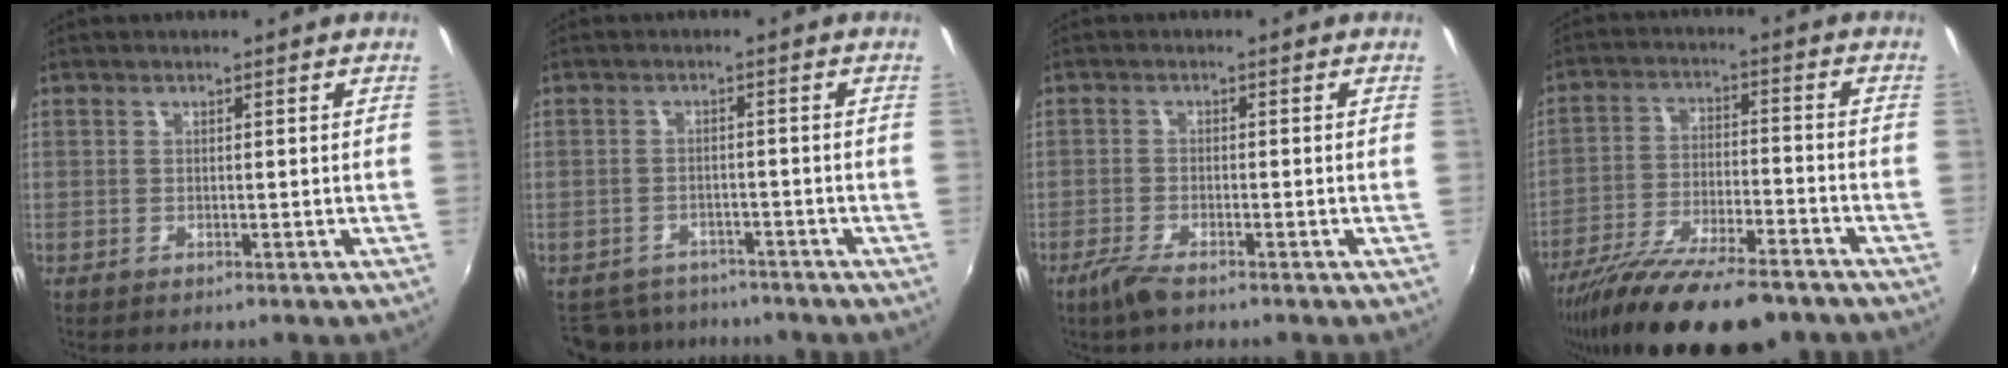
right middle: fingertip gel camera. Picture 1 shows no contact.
{"total": 8.3, "force": [-7.2, 3.7, 1.7], "torque": [-0.053, -0.005, -0.107]}
{"total": 4.0, "force": [-2.9, 0.7, 2.6], "torque": [-0.070, -0.008, -0.058]}
{"total": 19.3, "force": [-15.1, 5.0, 11.0], "torque": [-0.212, -0.046, -0.245]}